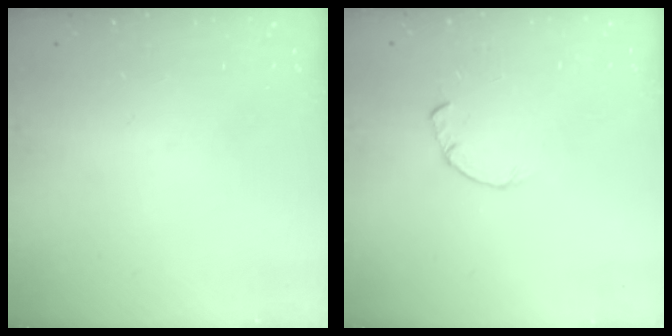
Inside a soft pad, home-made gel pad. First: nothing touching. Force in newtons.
{"total": 0.8, "press": 0.8, "slide": 0.2}